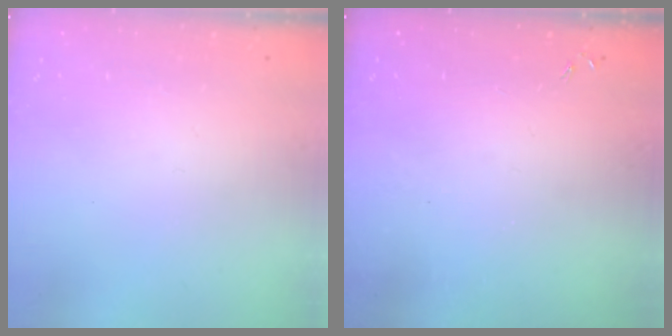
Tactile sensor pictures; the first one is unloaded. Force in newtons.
{"total": 0.0}